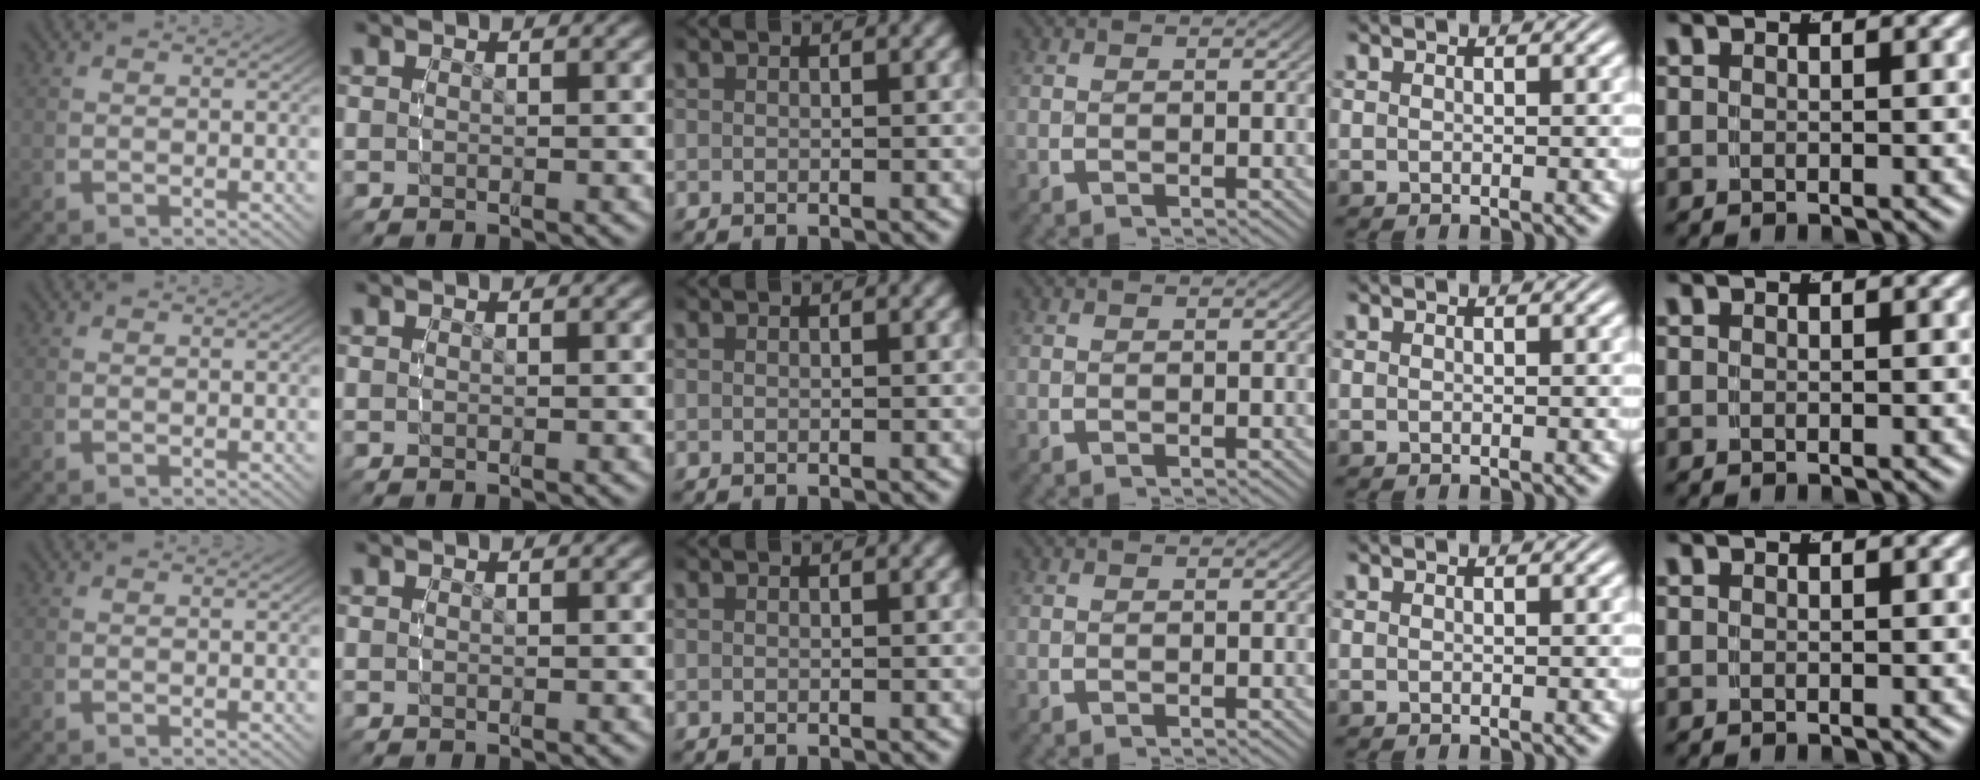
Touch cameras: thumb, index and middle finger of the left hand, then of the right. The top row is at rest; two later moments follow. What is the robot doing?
{"motion": "reach", "object": "shirt"}